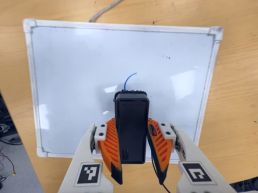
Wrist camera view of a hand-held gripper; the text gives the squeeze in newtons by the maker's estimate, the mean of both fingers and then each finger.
{"total": 6.5, "left": 5.5, "right": 7.4}